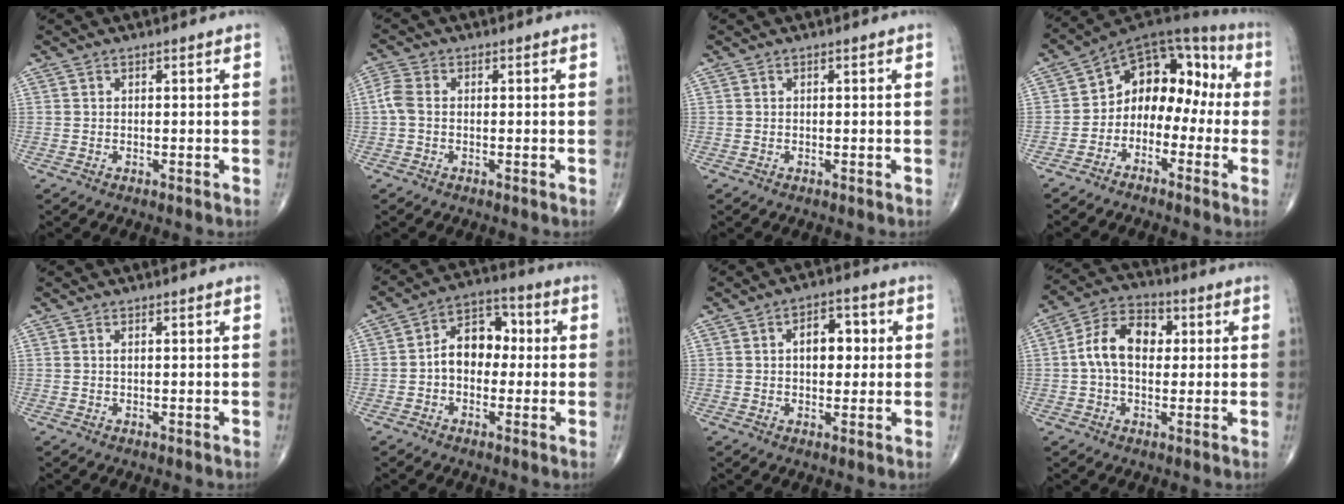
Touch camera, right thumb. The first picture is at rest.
{"total": 3.3, "force": [-0.2, 2.1, 2.5], "torque": [-0.065, 0.006, -0.014]}
{"total": 0.0}
{"total": 12.9, "force": [-1.9, 9.4, 8.7], "torque": [-0.077, 0.070, -0.048]}
{"total": 0.5, "force": [0.2, 0.2, 0.5], "torque": [-0.011, 0.003, 0.004]}
{"total": 9.4, "force": [-0.3, 6.7, 6.6], "torque": [-0.075, 0.035, -0.019]}
{"total": 7.3, "force": [1.1, 4.5, 5.6], "torque": [-0.056, 0.011, 0.012]}
{"total": 10.8, "force": [1.1, 7.1, 8.0], "torque": [-0.132, 0.026, 0.010]}